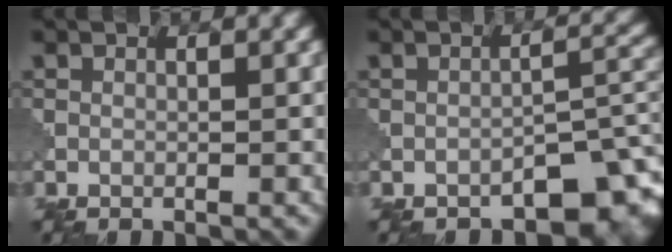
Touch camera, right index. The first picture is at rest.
{"total": 4.8, "force": [-3.0, 2.2, 2.9], "torque": [-0.027, 0.007, -0.038]}